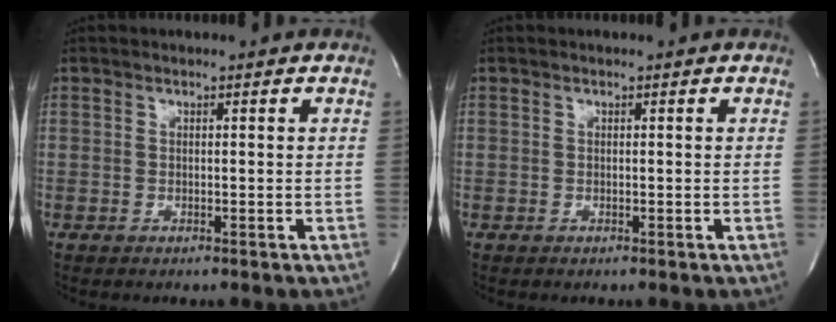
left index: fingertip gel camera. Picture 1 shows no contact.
{"total": 0.0}